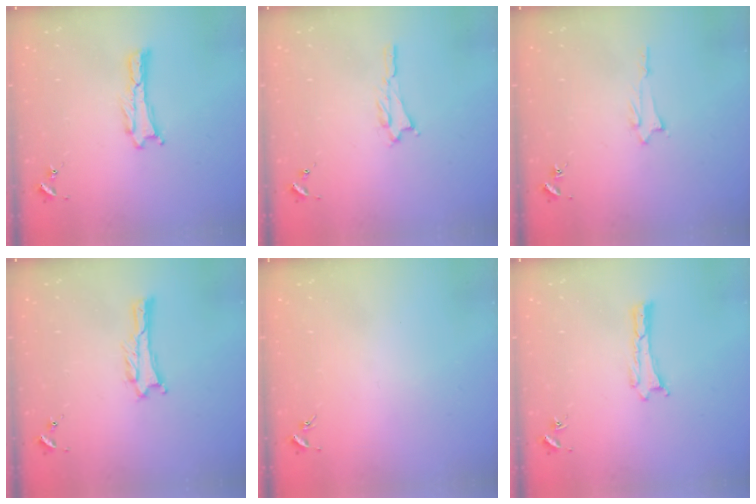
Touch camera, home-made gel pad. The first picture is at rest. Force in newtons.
{"total": 1.1, "press": 1.1, "slide": 0.2}
{"total": 1.2, "press": 1.2, "slide": 0.1}
{"total": 0.9, "press": 0.9, "slide": 0.1}
{"total": 0.0}
{"total": 0.0}